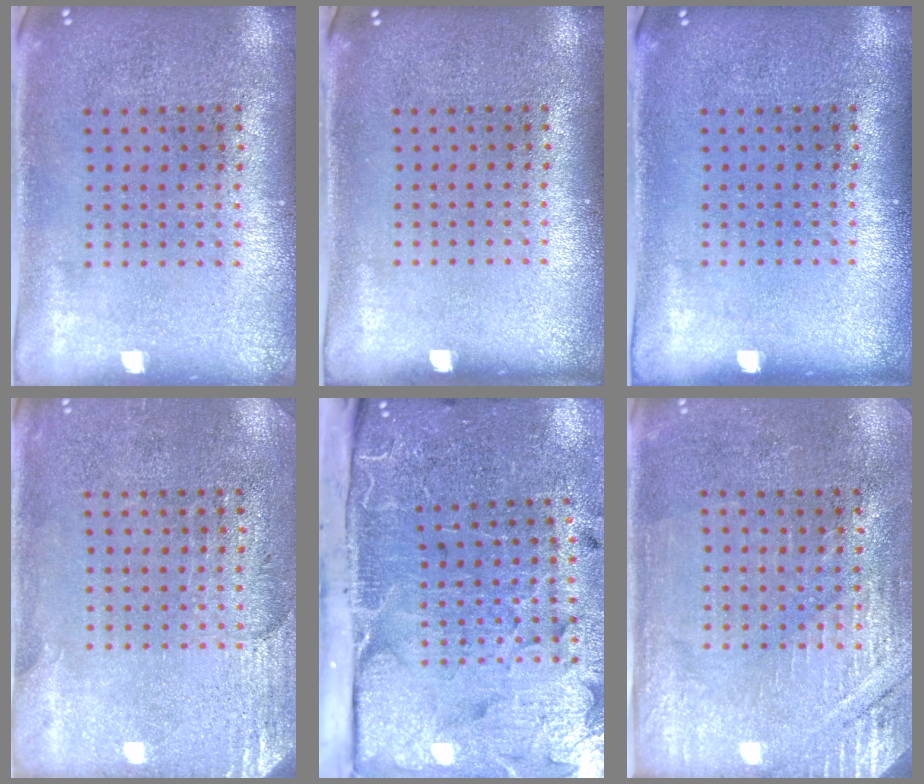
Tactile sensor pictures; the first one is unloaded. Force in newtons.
{"total": 0.0}
{"total": 0.0}
{"total": 2.8, "press": 2.4, "slide": 1.4}
{"total": 5.2, "press": 4.0, "slide": 3.3}
{"total": 2.8, "press": 2.7, "slide": 0.9}